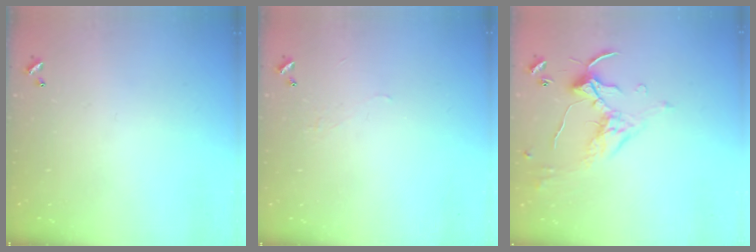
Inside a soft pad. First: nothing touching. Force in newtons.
{"total": 2.0, "press": 2.0, "slide": 0.5}
{"total": 1.5, "press": 1.3, "slide": 0.8}